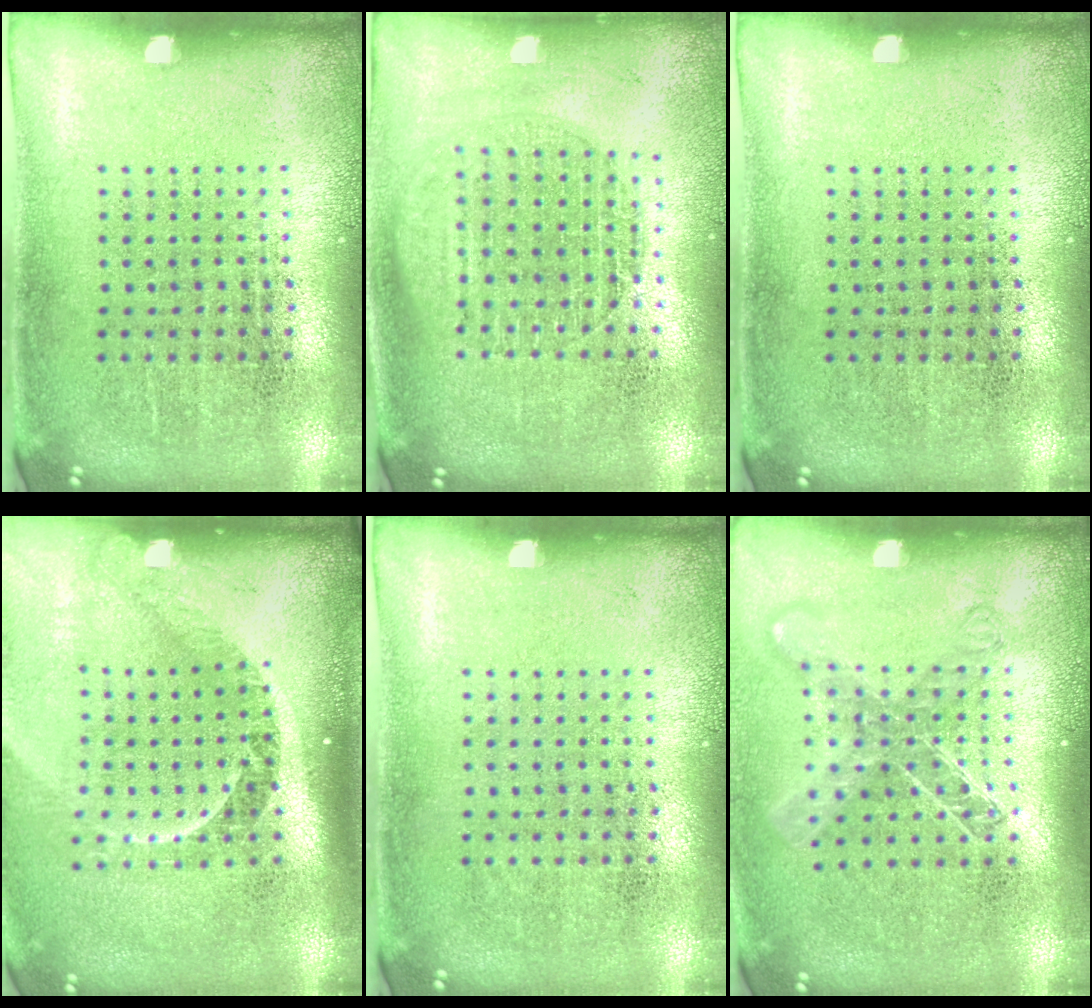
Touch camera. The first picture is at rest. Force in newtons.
{"total": 1.6, "press": 1.4, "slide": 0.7}
{"total": 0.0}
{"total": 2.3, "press": 1.6, "slide": 1.6}
{"total": 0.0}
{"total": 1.7, "press": 1.3, "slide": 1.0}